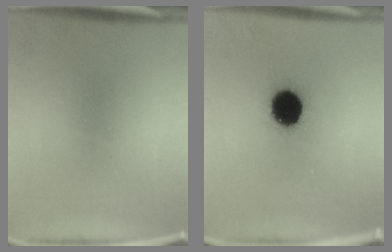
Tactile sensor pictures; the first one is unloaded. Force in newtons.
{"total": 13.3}